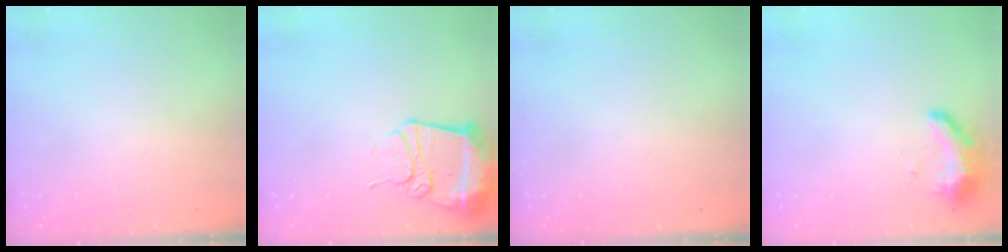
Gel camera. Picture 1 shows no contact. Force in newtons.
{"total": 13.2, "press": 13.2, "slide": 1.4}
{"total": 1.0, "press": 0.0, "slide": 1.0}
{"total": 9.2, "press": 8.9, "slide": 2.4}